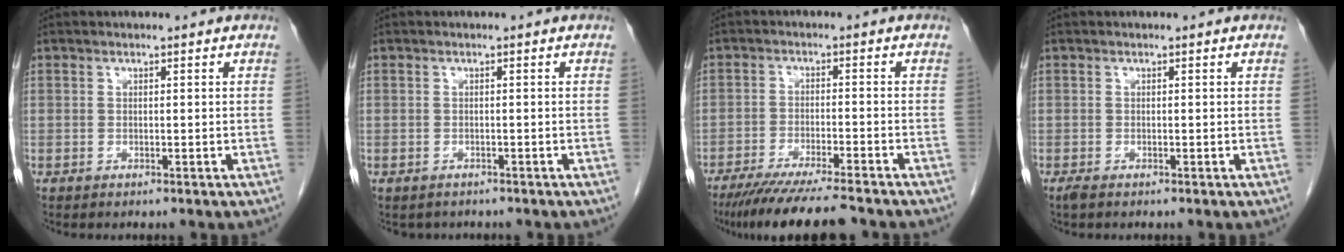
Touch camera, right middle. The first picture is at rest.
{"total": 1.6, "force": [-1.4, 0.9, 0.1], "torque": [-0.008, -0.001, -0.018]}
{"total": 12.2, "force": [-10.4, 0.3, 6.4], "torque": [-0.086, -0.031, -0.162]}
{"total": 0.9, "force": [-0.7, 0.2, 0.5], "torque": [-0.016, -0.004, -0.012]}